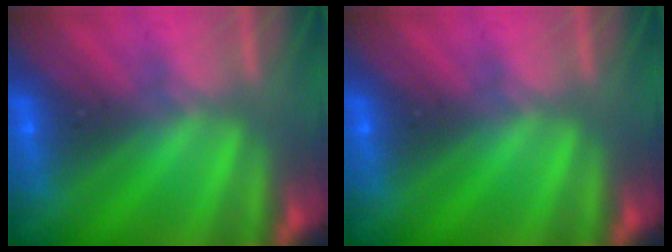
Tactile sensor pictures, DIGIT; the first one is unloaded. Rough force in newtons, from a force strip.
{"total": 0.0}